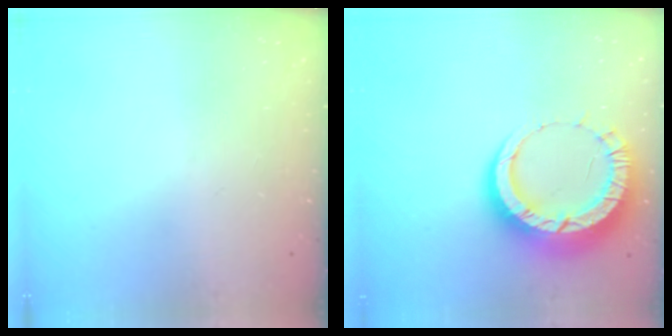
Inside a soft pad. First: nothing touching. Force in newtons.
{"total": 13.2, "press": 13.1, "slide": 1.3}